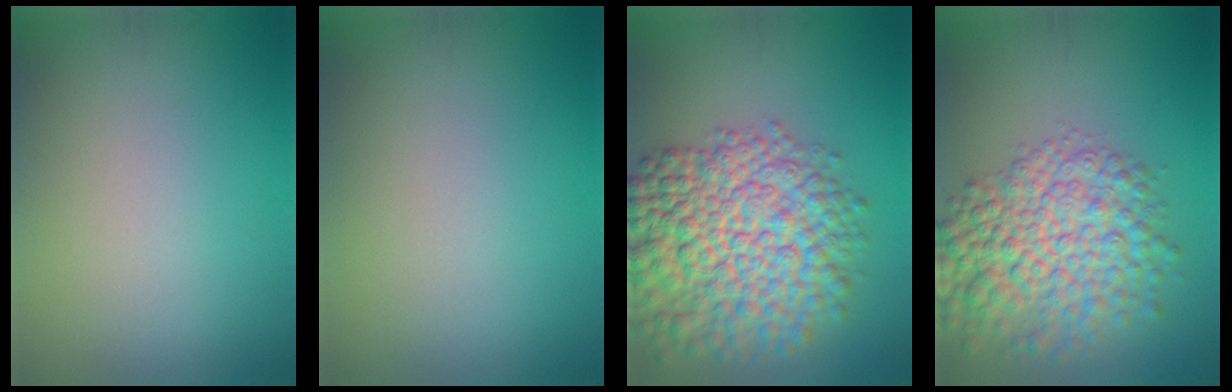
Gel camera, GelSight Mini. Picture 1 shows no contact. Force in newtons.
{"total": 0.0}
{"total": 11.7, "press": 11.7, "slide": 0.4}
{"total": 8.2, "press": 8.2, "slide": 0.2}